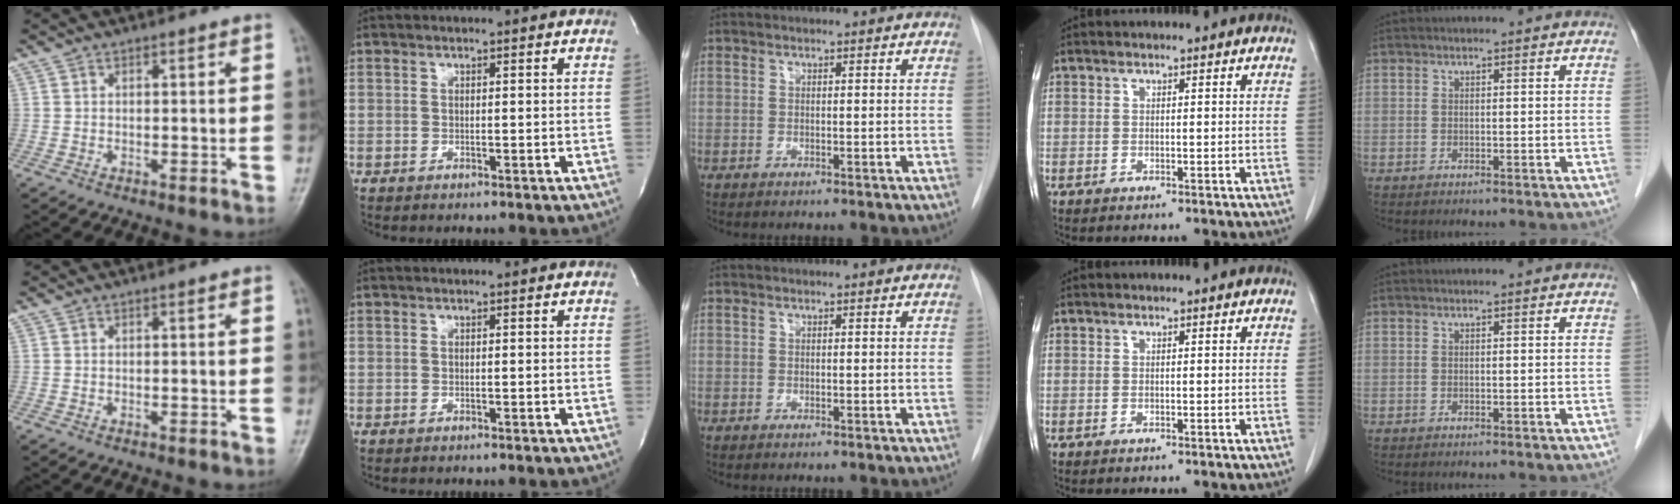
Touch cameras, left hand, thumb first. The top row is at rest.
{}